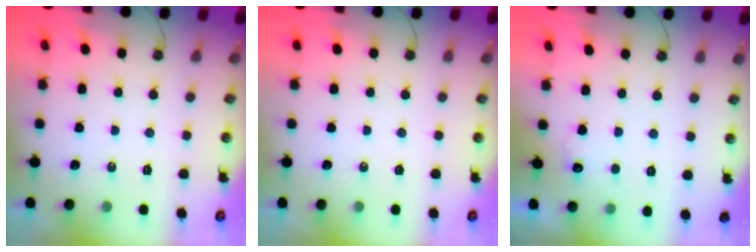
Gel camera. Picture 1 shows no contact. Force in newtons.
{"total": 0.0}
{"total": 3.8, "press": 3.6, "slide": 1.1}